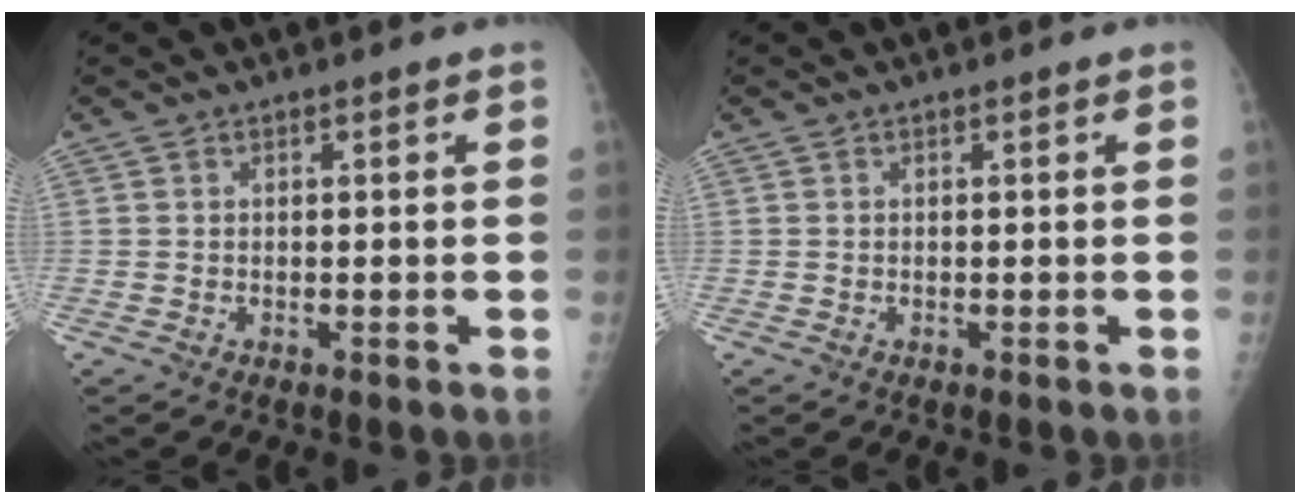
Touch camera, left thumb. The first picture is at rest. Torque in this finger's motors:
{"motor_torque": [0.00, 0.00, 0.00, -0.01, 0.00]}